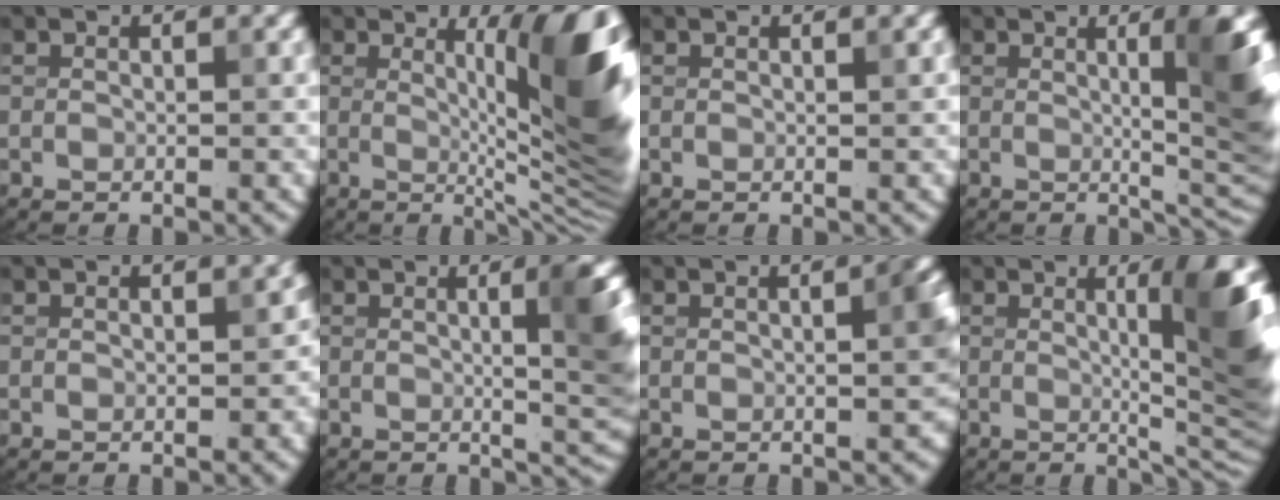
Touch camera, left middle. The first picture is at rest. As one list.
[{"total": 11.8, "force": [1.6, 2.8, 11.3], "torque": [-0.112, -0.004, 0.026]}, {"total": 0.7, "force": [0.4, 0.3, 0.5], "torque": [0.001, 0.003, 0.003]}, {"total": 7.1, "force": [0.9, 1.4, 6.9], "torque": [-0.080, -0.003, 0.021]}, {"total": 1.3, "force": [0.3, 0.6, 1.1], "torque": [-0.007, 0.006, 0.012]}, {"total": 5.3, "force": [0.6, 1.0, 5.2], "torque": [-0.057, 0.006, 0.011]}, {"total": 3.8, "force": [0.2, 1.3, 3.6], "torque": [-0.022, 0.016, 0.006]}, {"total": 9.7, "force": [1.6, 2.1, 9.3], "torque": [-0.109, 0.003, 0.032]}]